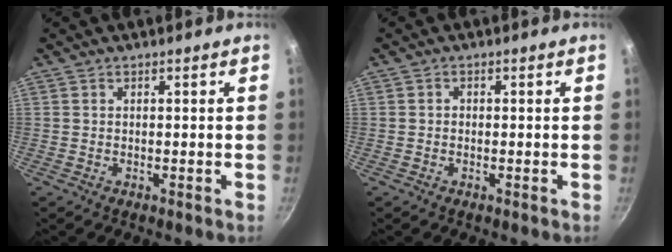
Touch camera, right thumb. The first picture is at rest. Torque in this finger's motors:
{"motor_torque": [-0.05, 0.16, -0.10, 0.05, 0.05]}